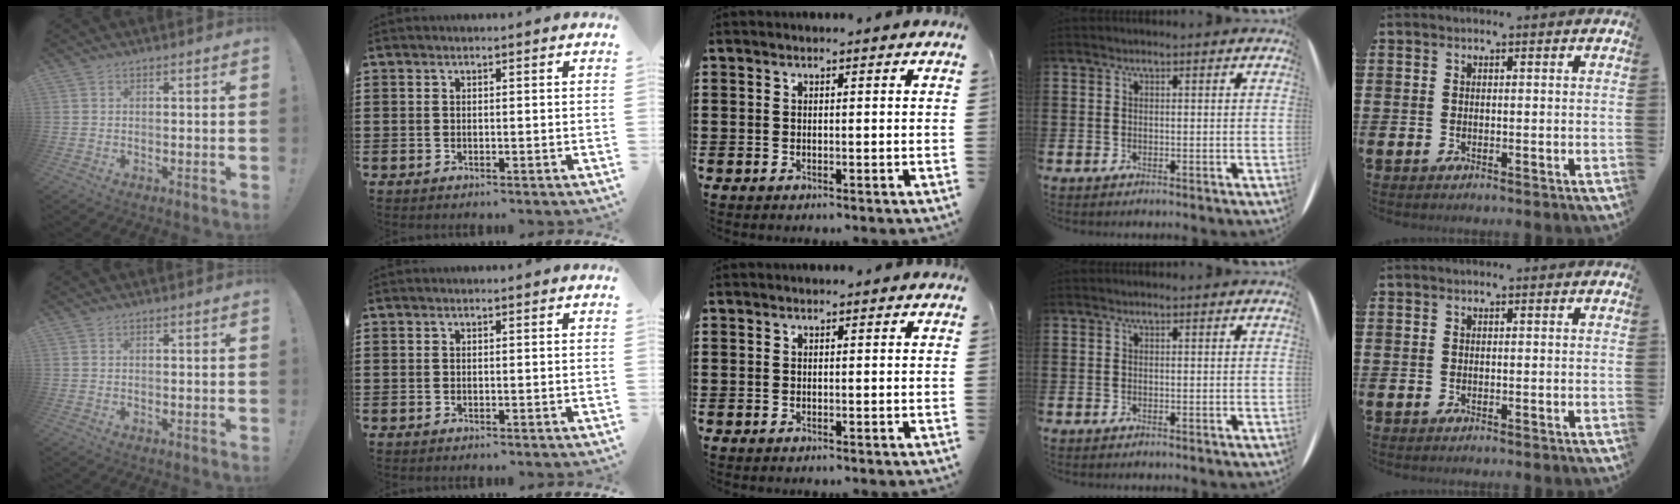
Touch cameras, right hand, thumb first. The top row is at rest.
{}